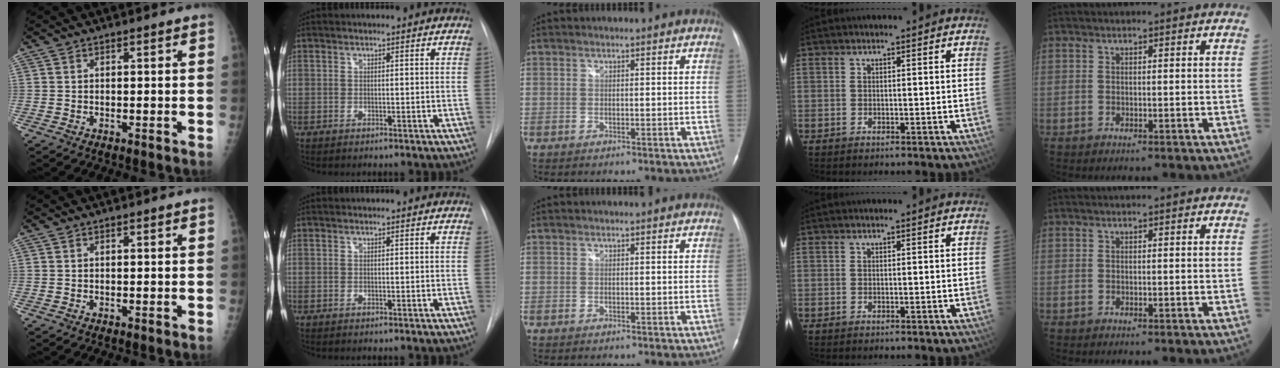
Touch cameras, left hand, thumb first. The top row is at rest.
{}